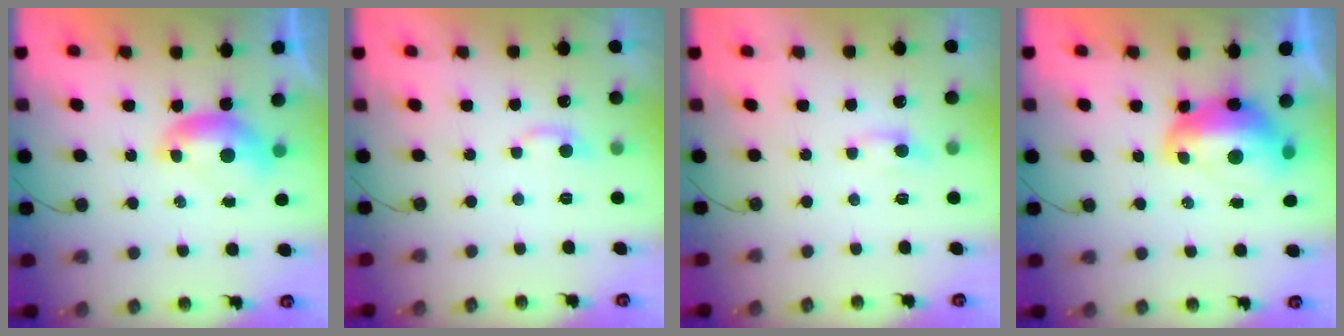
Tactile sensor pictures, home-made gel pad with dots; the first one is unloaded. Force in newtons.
{"total": 1.6, "press": 1.5, "slide": 0.5}
{"total": 0.6, "press": 0.4, "slide": 0.5}
{"total": 7.2, "press": 7.1, "slide": 1.3}